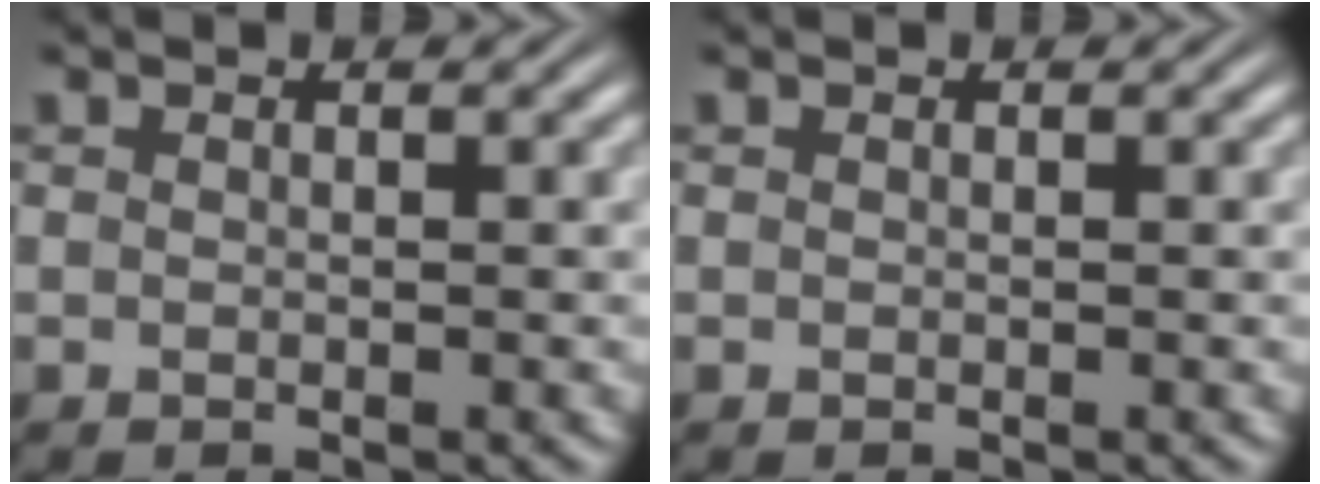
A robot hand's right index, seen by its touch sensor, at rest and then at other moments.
{"total": 0.0}